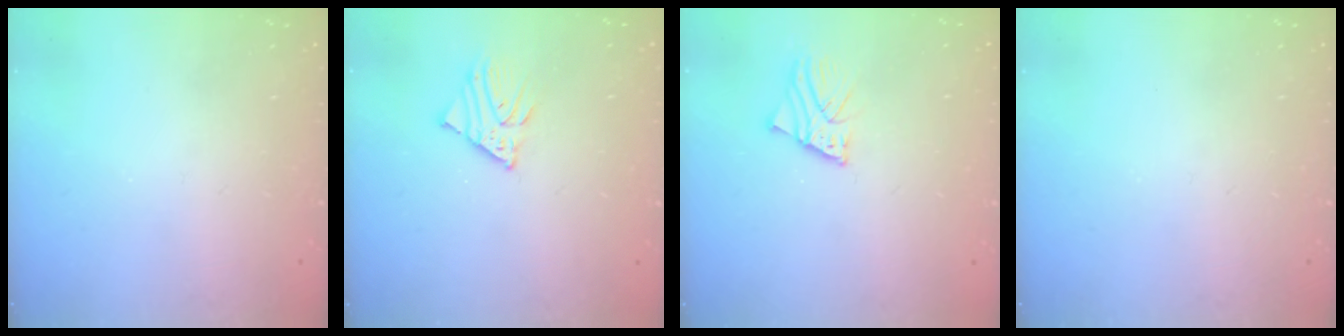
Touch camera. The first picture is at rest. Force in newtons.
{"total": 4.1, "press": 4.1, "slide": 0.3}
{"total": 2.8, "press": 2.7, "slide": 0.3}
{"total": 0.0}